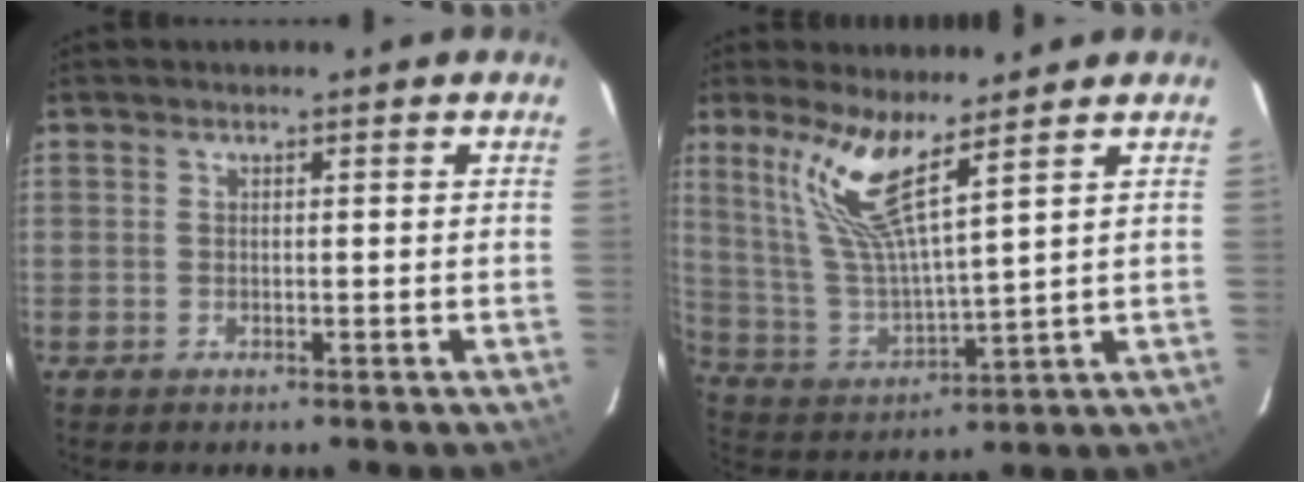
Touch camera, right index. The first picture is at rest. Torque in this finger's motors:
{"motor_torque": [0.50, 0.49, 0.41, 0.16]}